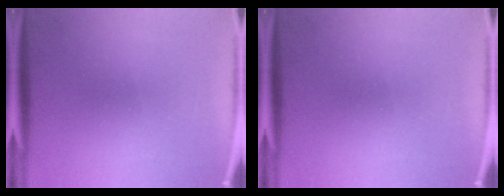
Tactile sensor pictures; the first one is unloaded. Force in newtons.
{"total": 0.0}